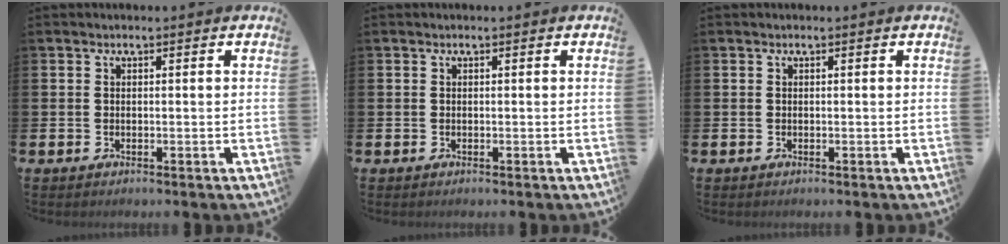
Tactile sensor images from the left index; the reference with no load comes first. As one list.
[{"total": 0.0}, {"total": 0.0}]